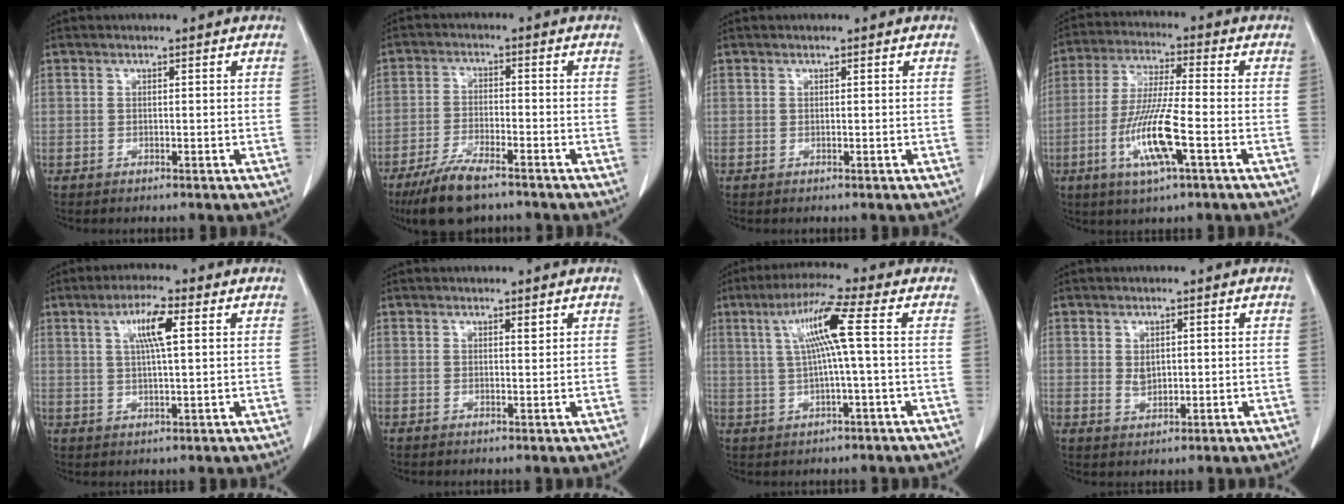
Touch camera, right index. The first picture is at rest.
{"total": 8.6, "force": [-6.5, 2.1, 5.2], "torque": [-0.102, -0.017, -0.118]}
{"total": 0.0}
{"total": 11.4, "force": [-3.9, 0.7, 10.7], "torque": [-0.215, -0.014, -0.076]}
{"total": 5.9, "force": [2.0, 0.6, 5.5], "torque": [-0.102, 0.005, 0.035]}
{"total": 0.8, "force": [0.5, 0.2, 0.5], "torque": [-0.011, -0.005, 0.008]}
{"total": 7.8, "force": [1.4, -0.9, 7.6], "torque": [-0.145, 0.019, 0.031]}
{"total": 2.4, "force": [0.4, 1.7, 1.6], "torque": [-0.028, -0.003, 0.012]}